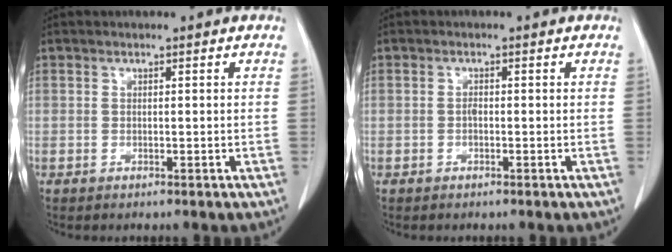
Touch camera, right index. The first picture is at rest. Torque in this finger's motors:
{"motor_torque": [0.15, -0.09, 0.00, 0.01]}